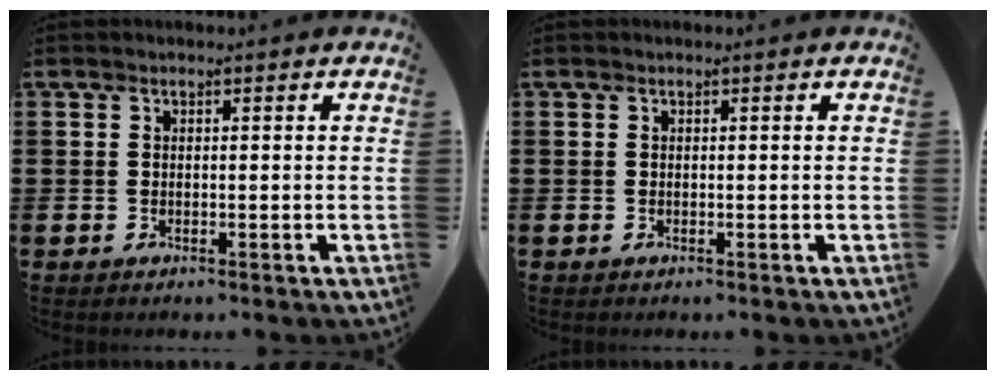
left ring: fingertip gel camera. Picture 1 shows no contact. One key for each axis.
{"total": 0.0}